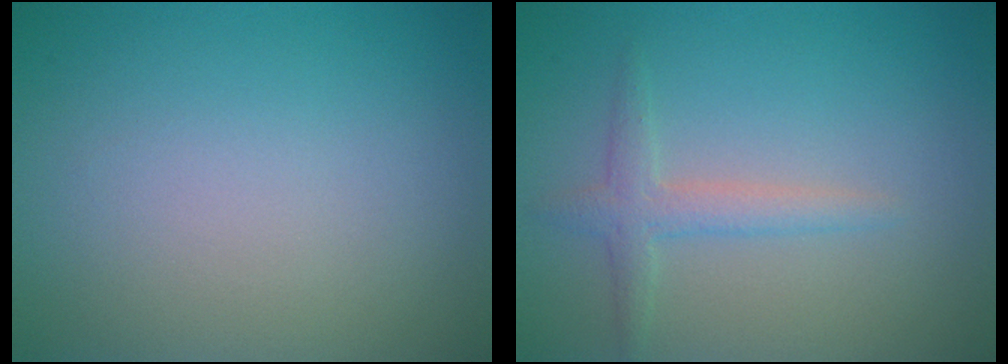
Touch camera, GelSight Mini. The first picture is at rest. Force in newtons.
{"total": 1.9, "press": 1.9, "slide": 0.0}